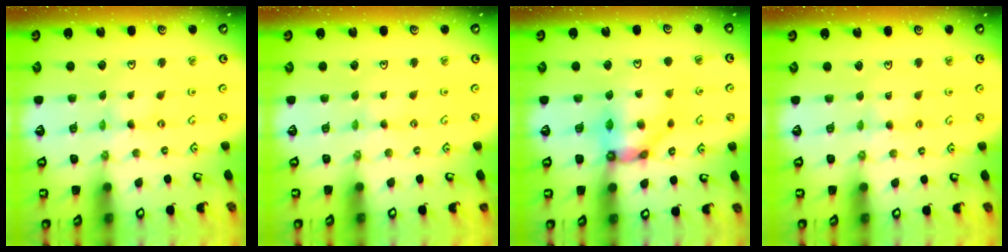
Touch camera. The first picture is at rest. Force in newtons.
{"total": 0.8, "press": 0.8, "slide": 0.3}
{"total": 9.6, "press": 9.6, "slide": 1.3}
{"total": 4.1, "press": 4.1, "slide": 0.7}